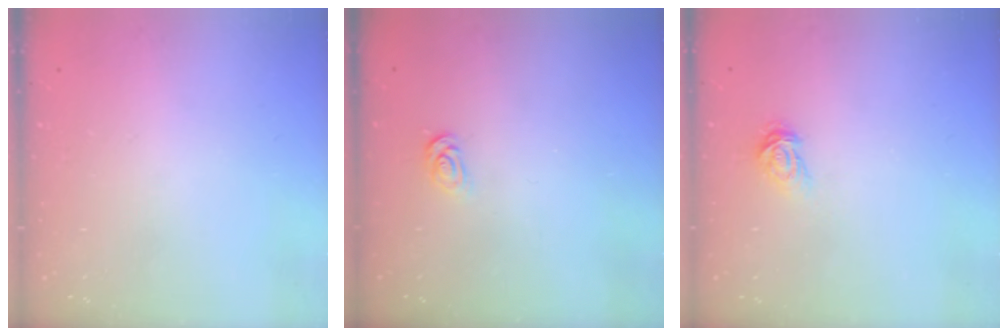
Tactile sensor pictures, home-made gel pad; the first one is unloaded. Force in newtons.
{"total": 2.6, "press": 2.6, "slide": 0.4}
{"total": 3.5, "press": 3.5, "slide": 0.1}